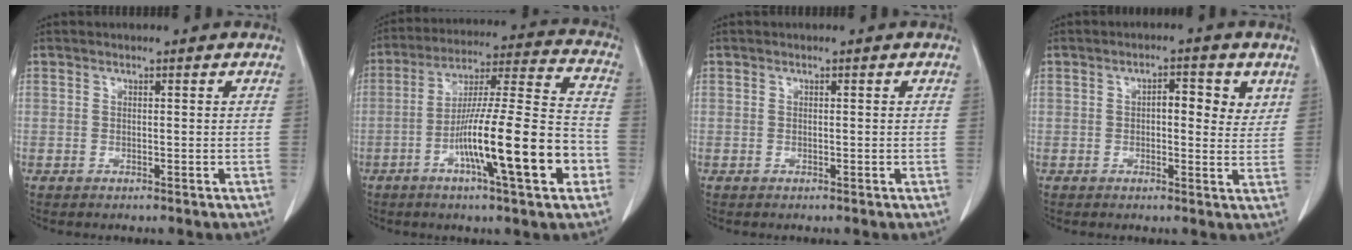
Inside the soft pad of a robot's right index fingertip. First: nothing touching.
{"total": 18.5, "force": [-6.3, 1.1, 17.3], "torque": [-0.284, 0.000, -0.104]}
{"total": 0.0}
{"total": 5.2, "force": [1.7, 2.3, 4.4], "torque": [-0.056, 0.006, 0.019]}